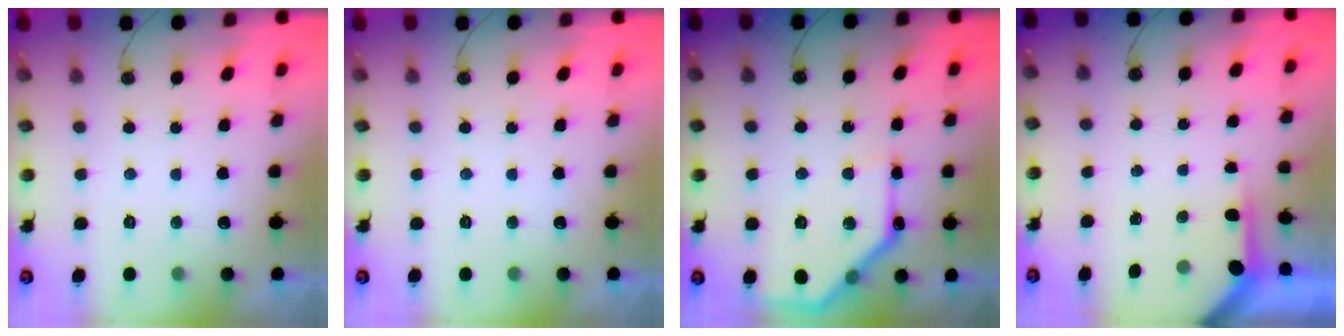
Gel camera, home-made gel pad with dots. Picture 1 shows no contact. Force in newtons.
{"total": 0.0}
{"total": 15.5, "press": 15.5, "slide": 0.2}
{"total": 3.5, "press": 3.5, "slide": 0.3}